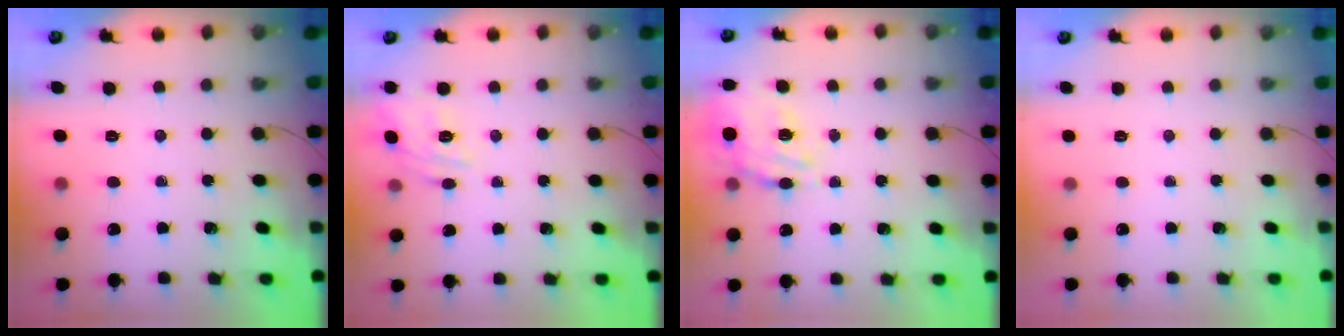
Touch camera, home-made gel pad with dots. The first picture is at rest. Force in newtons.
{"total": 13.4, "press": 13.4, "slide": 1.4}
{"total": 16.5, "press": 16.2, "slide": 3.2}
{"total": 2.5, "press": 2.4, "slide": 0.5}